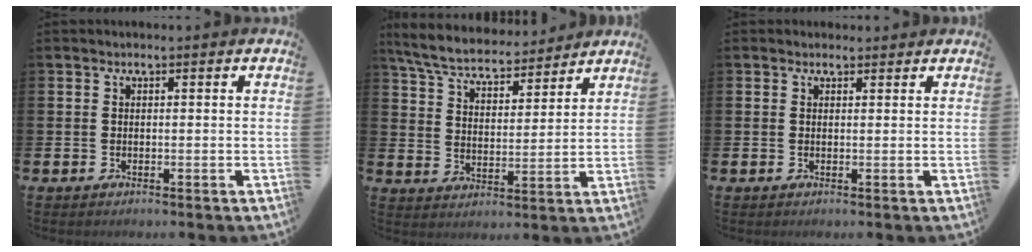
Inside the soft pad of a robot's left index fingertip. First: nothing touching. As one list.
[{"total": 6.4, "force": [6.0, 1.4, 1.7], "torque": [-0.067, -0.037, 0.104]}, {"total": 0.6, "force": [0.5, 0.4, 0.0], "torque": [0.014, 0.000, 0.006]}]